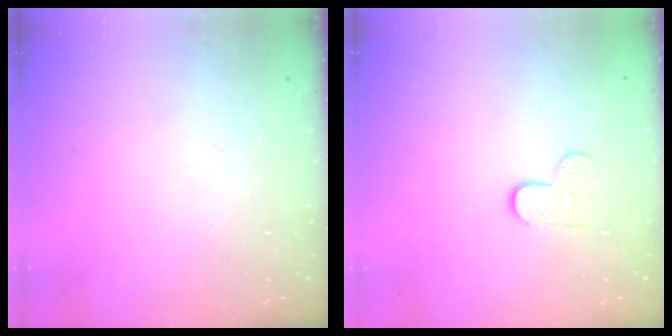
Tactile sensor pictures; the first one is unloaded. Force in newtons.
{"total": 3.3, "press": 3.3, "slide": 0.3}